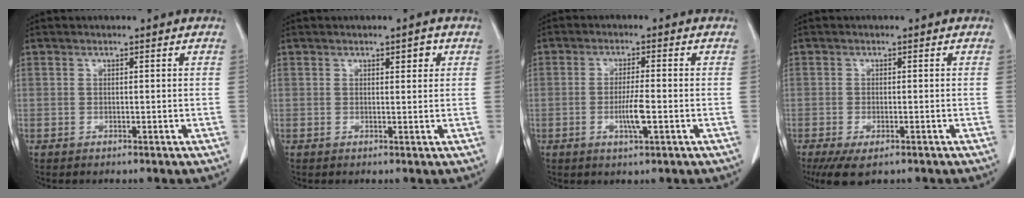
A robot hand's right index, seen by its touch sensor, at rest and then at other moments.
{"total": 1.7, "force": [0.8, 0.6, 1.3], "torque": [-0.017, -0.001, 0.010]}
{"total": 4.4, "force": [-1.2, 0.3, 4.2], "torque": [-0.081, -0.006, -0.021]}
{"total": 5.0, "force": [-3.3, 1.7, 3.3], "torque": [-0.056, -0.013, -0.051]}